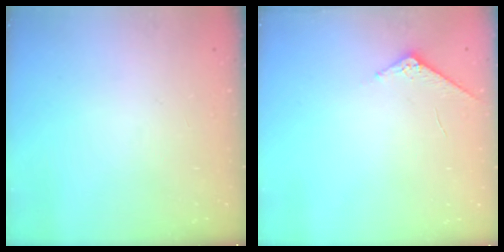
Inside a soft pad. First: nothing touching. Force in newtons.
{"total": 3.9, "press": 3.9, "slide": 0.5}